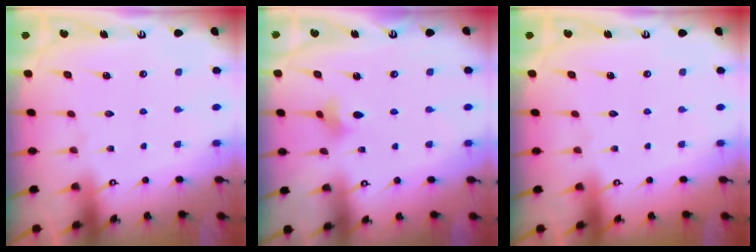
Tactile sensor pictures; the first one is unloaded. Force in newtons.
{"total": 3.2, "press": 3.1, "slide": 0.6}
{"total": 0.0}